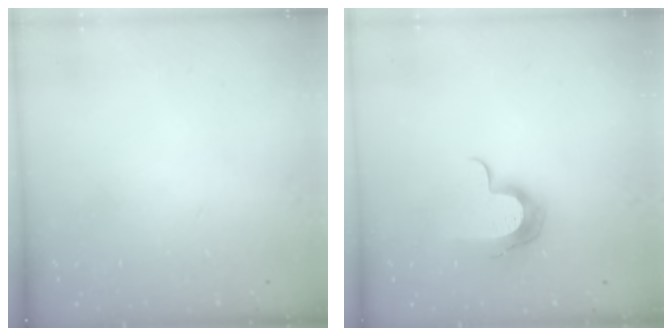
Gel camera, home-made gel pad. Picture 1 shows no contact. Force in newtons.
{"total": 11.3, "press": 11.2, "slide": 0.7}